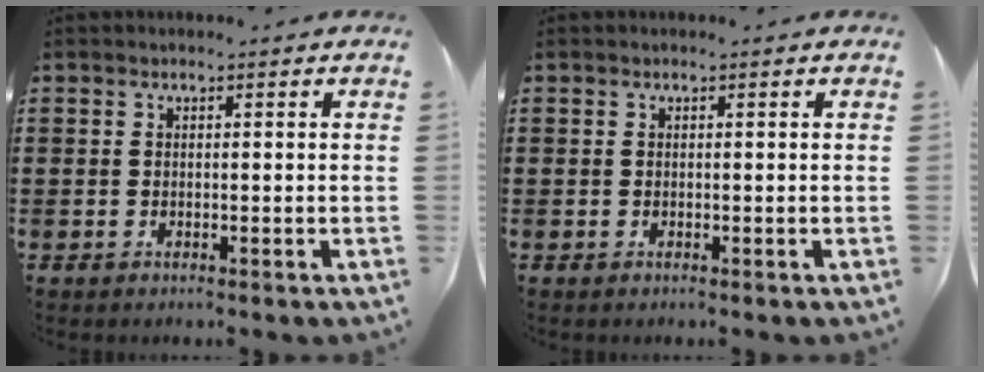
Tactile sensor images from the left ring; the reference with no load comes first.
{"total": 0.0}